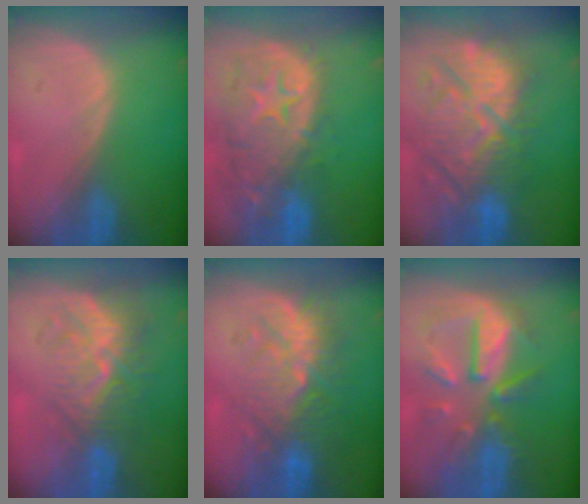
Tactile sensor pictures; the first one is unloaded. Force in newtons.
{"total": 13.8, "press": 11.1, "slide": 8.1}
{"total": 13.0, "press": 12.2, "slide": 4.3}
{"total": 9.6, "press": 8.5, "slide": 4.5}
{"total": 9.4, "press": 9.2, "slide": 1.9}
{"total": 10.2, "press": 9.3, "slide": 4.2}